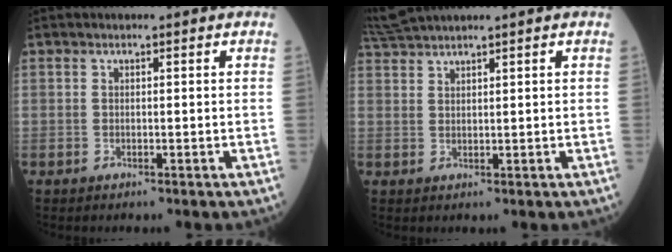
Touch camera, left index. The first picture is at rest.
{"total": 4.0, "force": [3.7, -0.9, 1.2], "torque": [-0.037, 0.018, 0.081]}